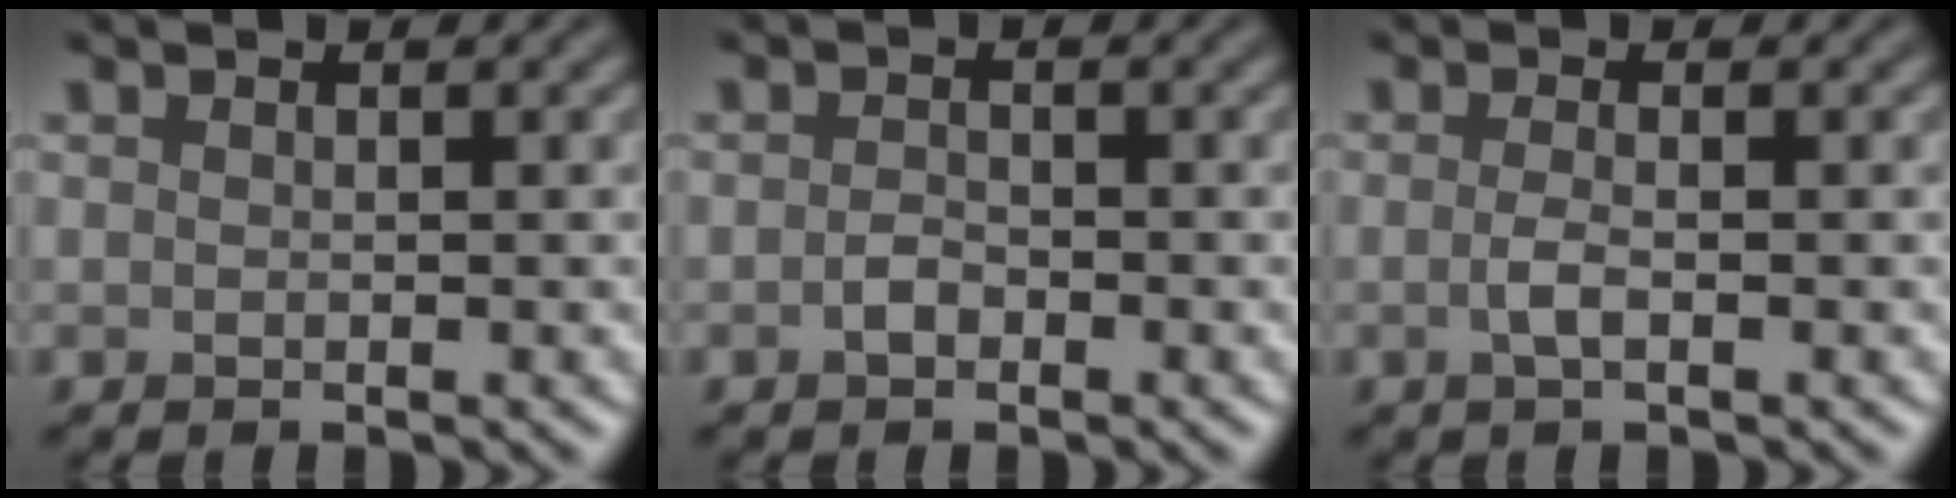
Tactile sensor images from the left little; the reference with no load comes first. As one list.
[{"total": 1.1, "force": [-0.6, 0.7, 0.7], "torque": [-0.017, 0.000, -0.013]}, {"total": 1.6, "force": [-0.3, 0.4, 1.4], "torque": [-0.030, 0.000, -0.011]}]